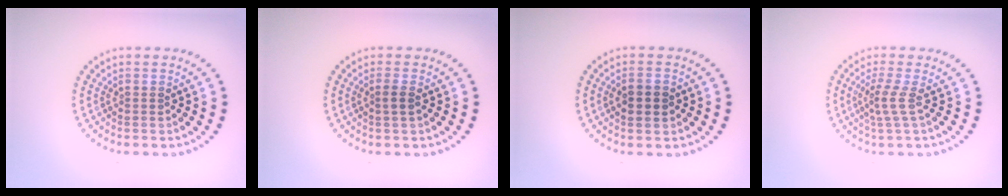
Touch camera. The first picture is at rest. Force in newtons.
{"total": 1.1, "press": 0.9, "slide": 0.7}
{"total": 2.1, "press": 2.1, "slide": 0.1}
{"total": 2.1, "press": 1.4, "slide": 1.5}